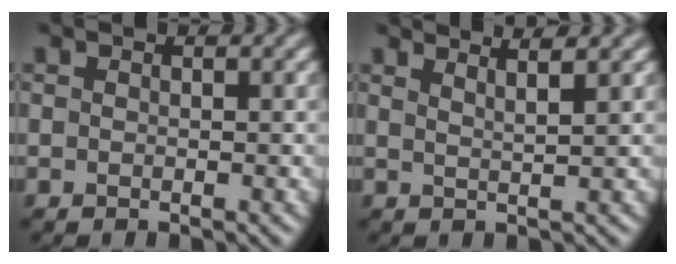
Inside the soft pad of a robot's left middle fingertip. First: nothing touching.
{"total": 3.3, "force": [2.6, 0.8, 1.9], "torque": [-0.001, 0.016, 0.013]}